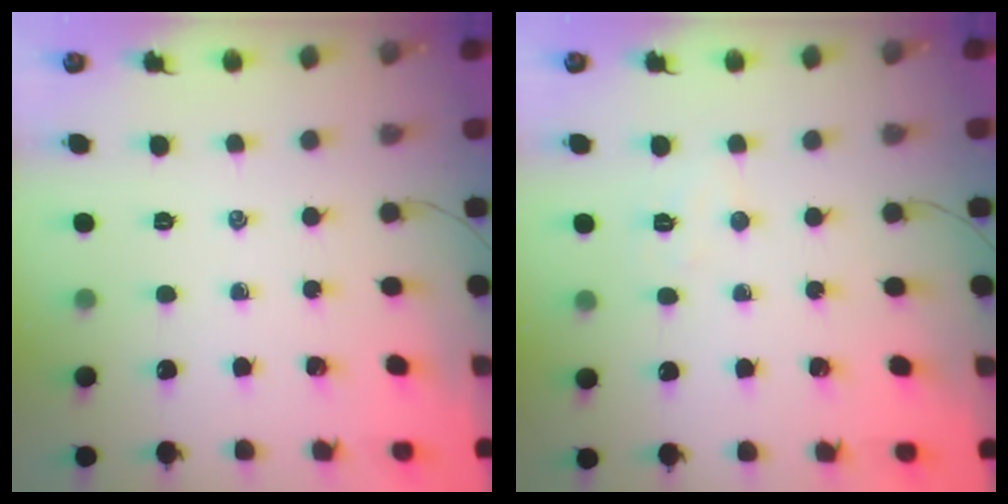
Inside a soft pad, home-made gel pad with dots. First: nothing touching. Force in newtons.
{"total": 4.4, "press": 4.3, "slide": 0.8}